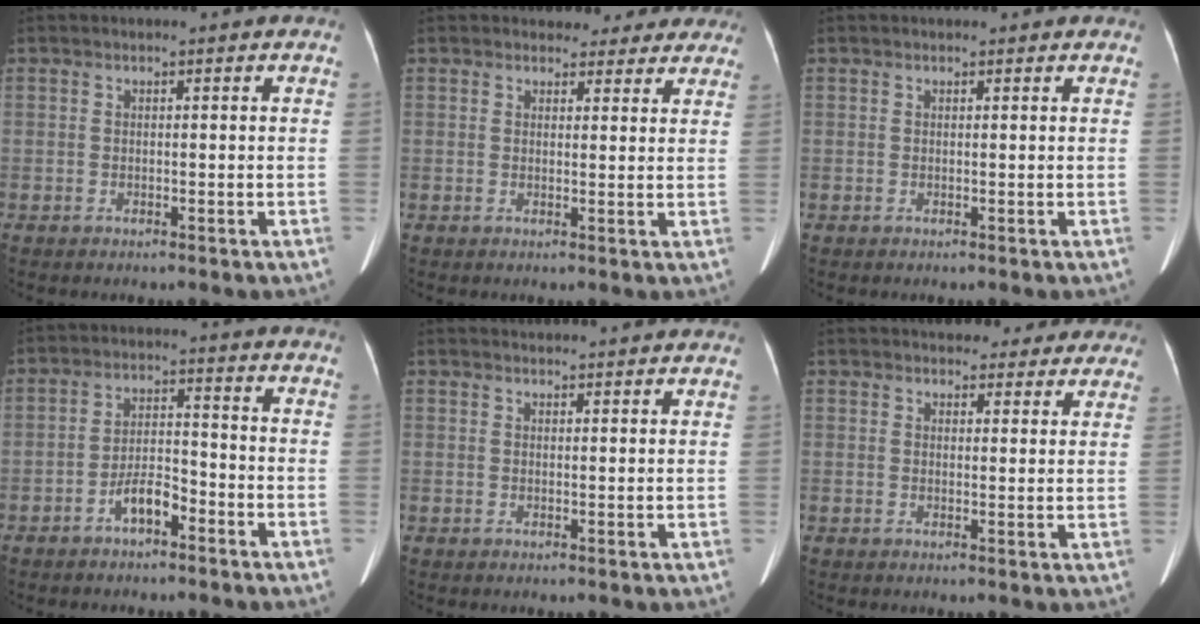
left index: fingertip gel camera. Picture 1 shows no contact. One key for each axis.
{"total": 7.0, "fx": 6.2, "fy": 3.2, "fz": 0.7, "tx": 0.020, "ty": 0.003, "tz": 0.055}
{"total": 1.5, "fx": 1.2, "fy": 0.7, "fz": 0.5, "tx": -0.006, "ty": 0.018, "tz": 0.012}
{"total": 4.9, "fx": -3.1, "fy": 1.7, "fz": 3.4, "tx": -0.069, "ty": 0.014, "tz": -0.054}
{"total": 6.2, "fx": 6.0, "fy": 0.4, "fz": 1.3, "tx": -0.018, "ty": 0.029, "tz": 0.066}
{"total": 13.9, "fx": 12.3, "fy": 5.1, "fz": 4.0, "tx": -0.024, "ty": 0.020, "tz": 0.139}